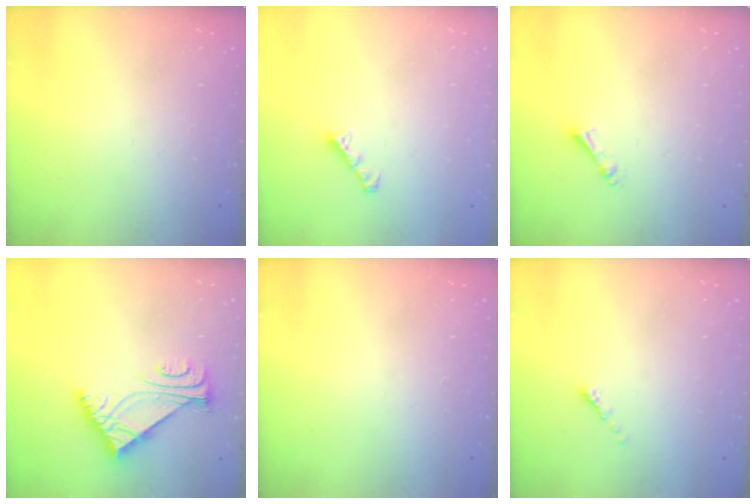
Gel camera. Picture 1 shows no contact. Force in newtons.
{"total": 2.4, "press": 2.4, "slide": 0.1}
{"total": 2.5, "press": 2.5, "slide": 0.4}
{"total": 6.5, "press": 6.5, "slide": 0.4}
{"total": 0.0}
{"total": 0.6, "press": 0.5, "slide": 0.2}